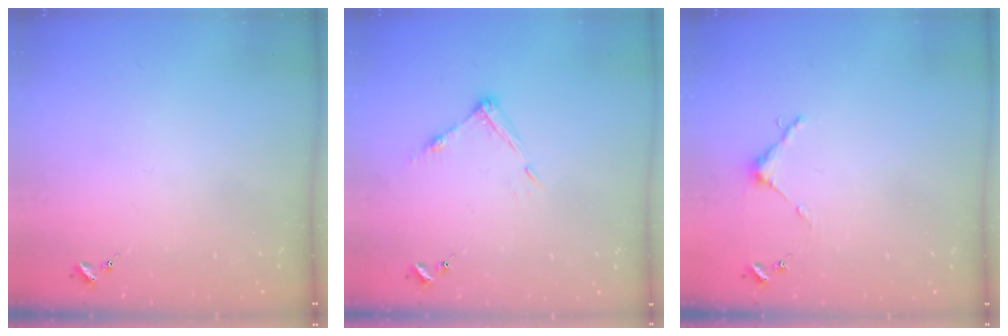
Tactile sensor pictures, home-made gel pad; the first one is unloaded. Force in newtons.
{"total": 6.8, "press": 6.7, "slide": 0.4}
{"total": 3.7, "press": 3.7, "slide": 0.3}